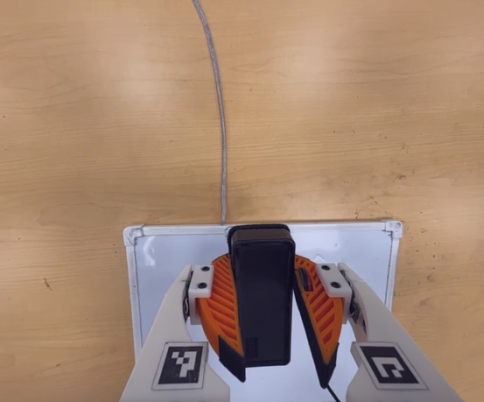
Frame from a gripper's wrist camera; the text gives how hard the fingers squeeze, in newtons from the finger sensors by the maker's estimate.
{"total": 9.7, "left": 9.4, "right": 9.9}